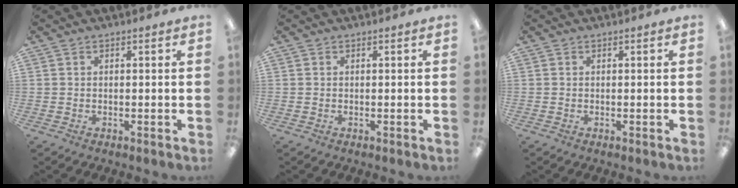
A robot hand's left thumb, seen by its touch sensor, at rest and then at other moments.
{"total": 0.0}
{"total": 0.0}